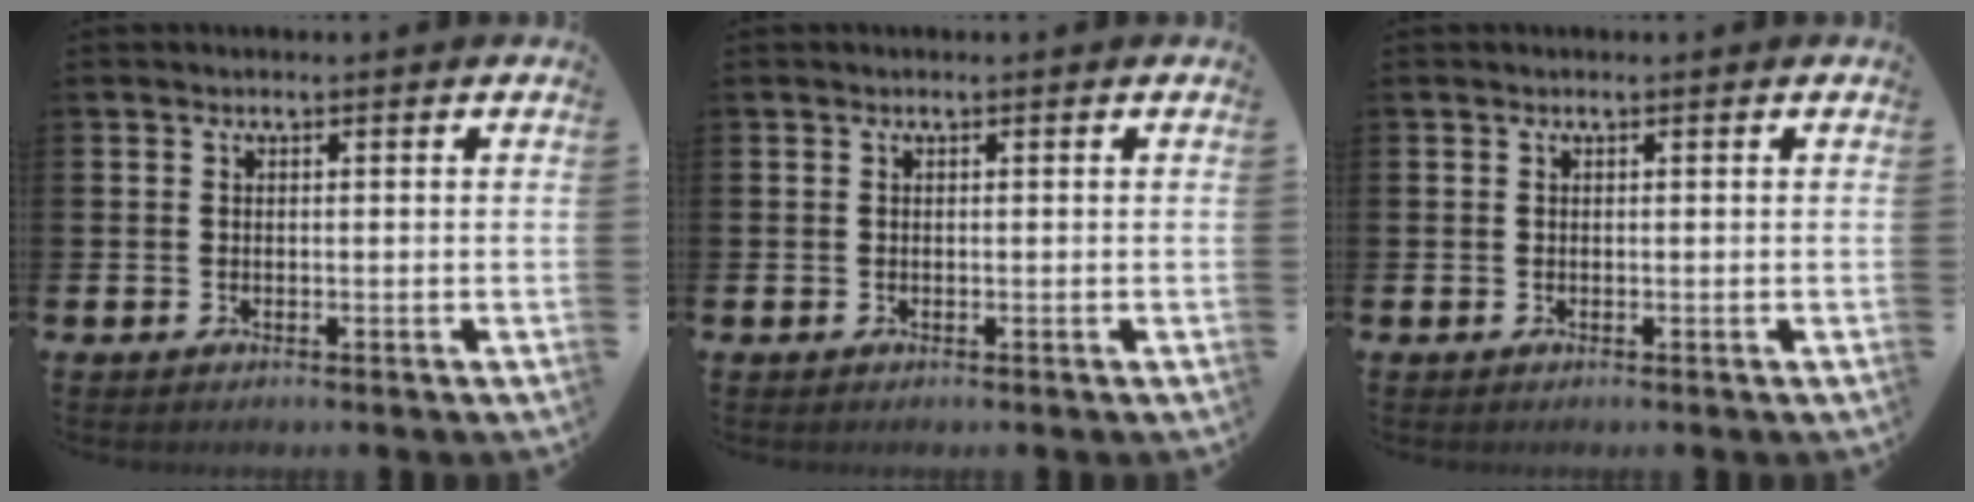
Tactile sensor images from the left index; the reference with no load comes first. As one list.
[{"total": 0.0}, {"total": 0.0}]